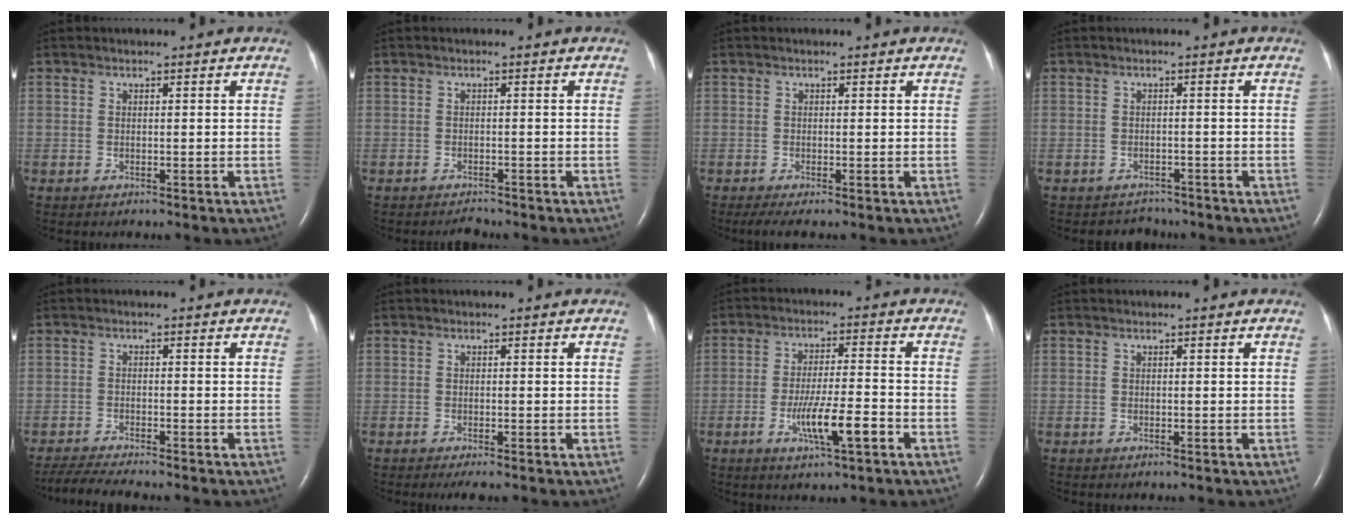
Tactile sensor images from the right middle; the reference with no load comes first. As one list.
[{"total": 1.0, "force": [-1.0, 0.1, 0.1], "torque": [-0.007, -0.006, -0.013]}, {"total": 1.7, "force": [-1.1, 0.2, 1.3], "torque": [-0.032, -0.009, -0.025]}, {"total": 2.4, "force": [-2.1, 1.0, -0.7], "torque": [0.001, 0.003, -0.030]}, {"total": 4.6, "force": [-4.2, -0.8, 1.6], "torque": [-0.034, -0.022, -0.075]}, {"total": 1.7, "force": [-1.2, 0.1, 1.2], "torque": [-0.024, -0.008, -0.020]}, {"total": 7.6, "force": [-3.2, 0.6, 6.9], "torque": [-0.127, -0.008, -0.054]}, {"total": 0.0}]